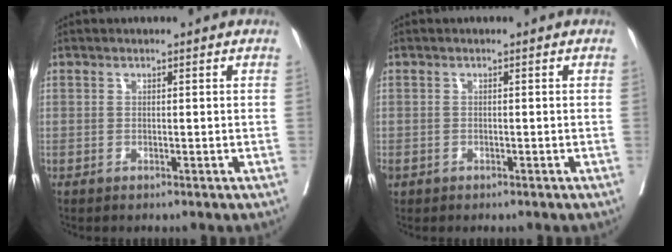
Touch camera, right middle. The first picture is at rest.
{"total": 1.1, "force": [-0.6, 0.8, 0.4], "torque": [-0.011, 0.001, -0.009]}